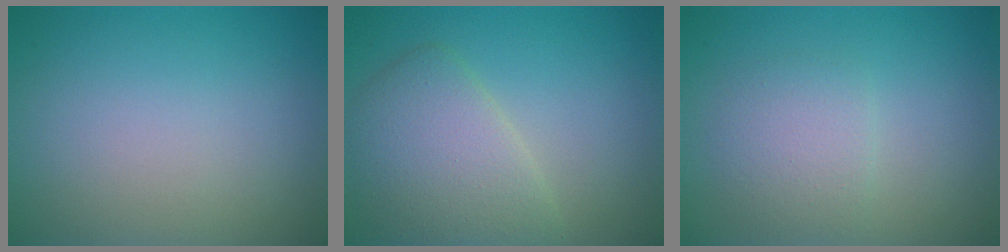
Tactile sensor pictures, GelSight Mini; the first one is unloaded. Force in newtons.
{"total": 4.9, "press": 4.9, "slide": 0.3}
{"total": 3.3, "press": 3.3, "slide": 0.2}